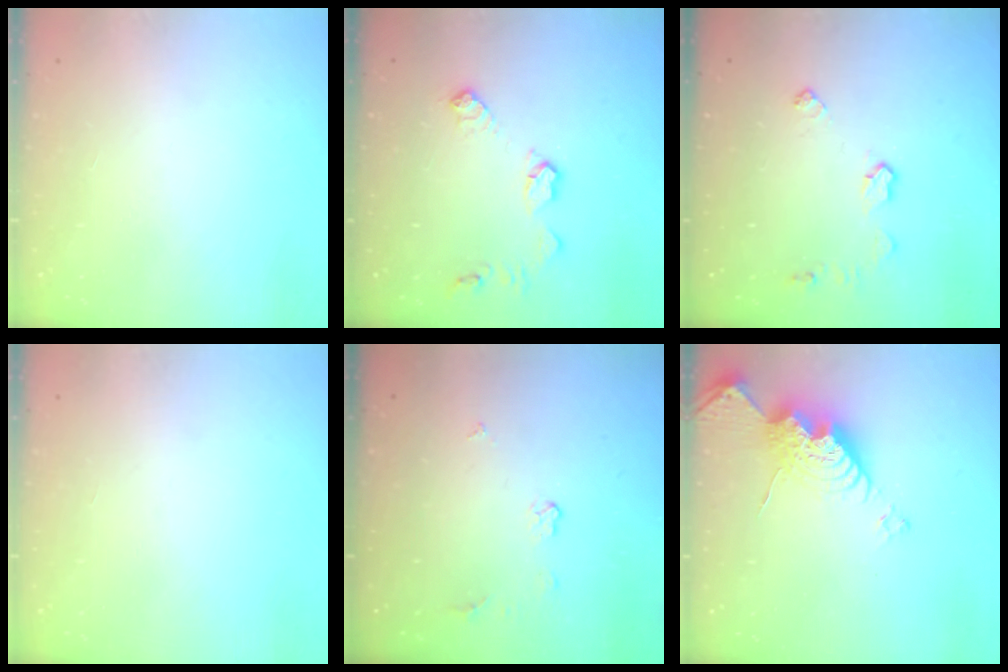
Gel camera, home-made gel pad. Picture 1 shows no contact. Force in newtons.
{"total": 8.8, "press": 8.8, "slide": 0.3}
{"total": 6.6, "press": 6.5, "slide": 0.6}
{"total": 0.0}
{"total": 3.8, "press": 3.8, "slide": 0.6}
{"total": 13.5, "press": 13.5, "slide": 1.0}